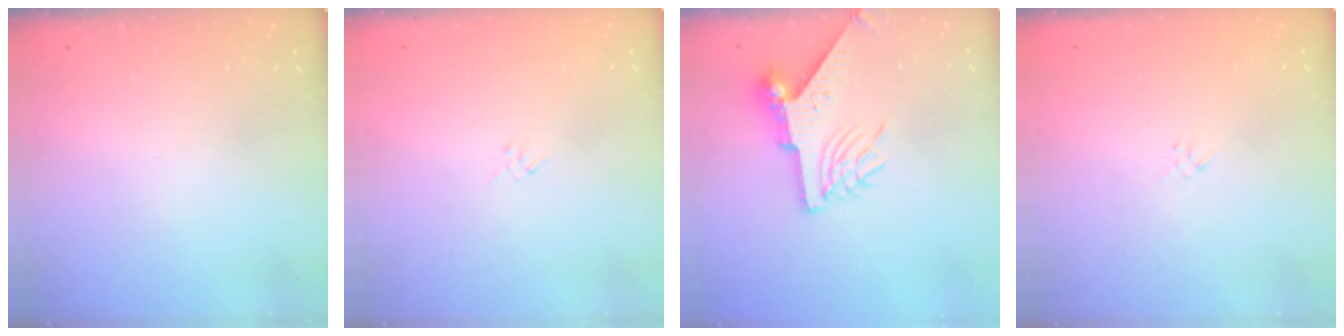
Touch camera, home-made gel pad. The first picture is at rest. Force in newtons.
{"total": 2.3, "press": 2.2, "slide": 0.6}
{"total": 9.4, "press": 9.3, "slide": 1.0}
{"total": 1.3, "press": 1.3, "slide": 0.4}